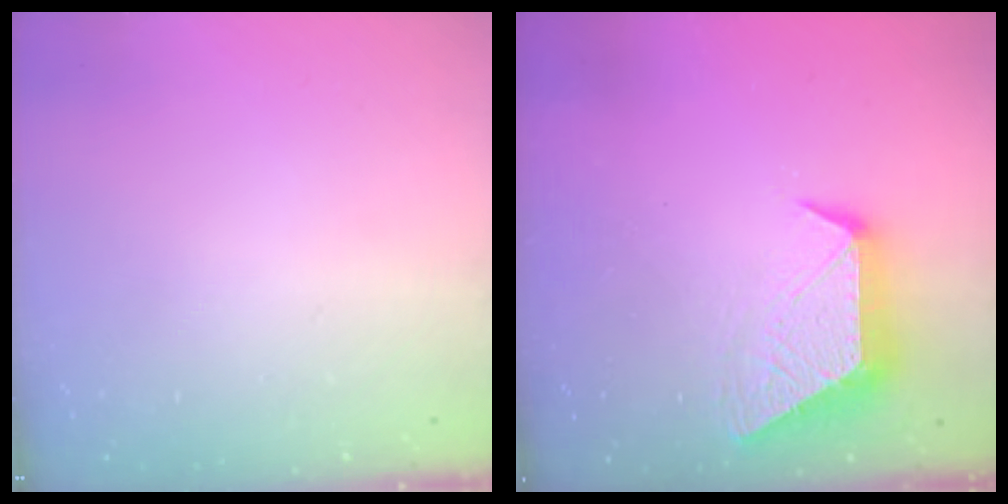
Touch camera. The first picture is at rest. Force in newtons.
{"total": 12.1, "press": 12.1, "slide": 0.7}